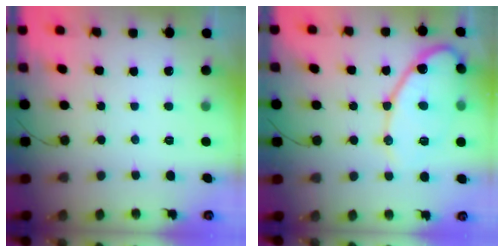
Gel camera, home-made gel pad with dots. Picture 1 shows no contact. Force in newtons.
{"total": 13.8, "press": 13.8, "slide": 0.8}